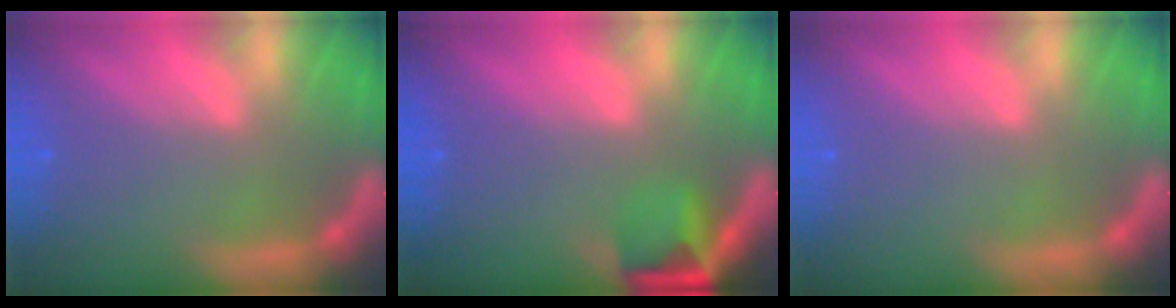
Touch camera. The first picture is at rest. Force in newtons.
{"total": 3.9}
{"total": 0.0}